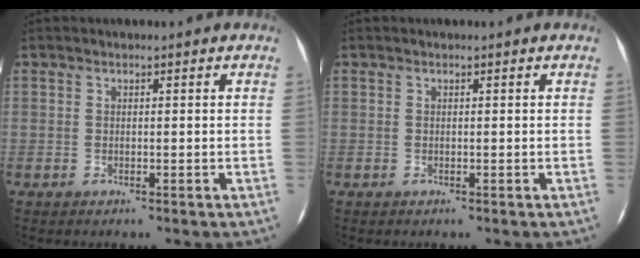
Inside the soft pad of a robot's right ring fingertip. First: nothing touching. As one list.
[{"total": 0.0}]